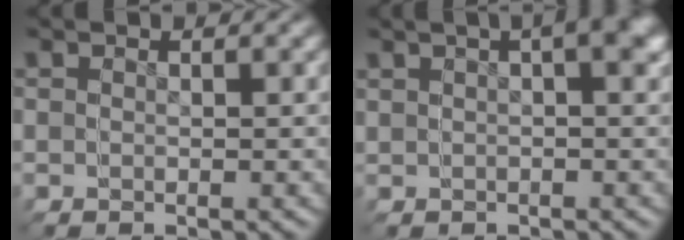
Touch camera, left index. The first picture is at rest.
{"total": 2.7, "force": [0.6, 0.8, 2.5], "torque": [-0.040, 0.008, 0.011]}